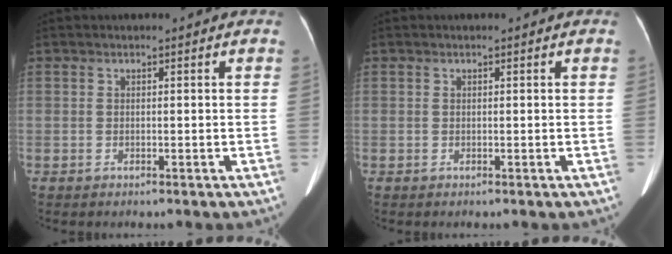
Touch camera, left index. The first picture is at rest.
{"total": 0.0}